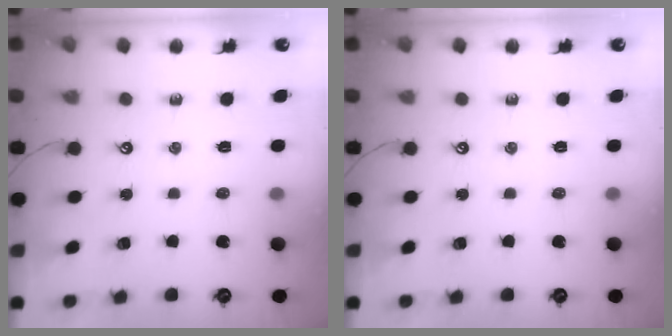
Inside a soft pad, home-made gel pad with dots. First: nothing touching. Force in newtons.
{"total": 0.0}